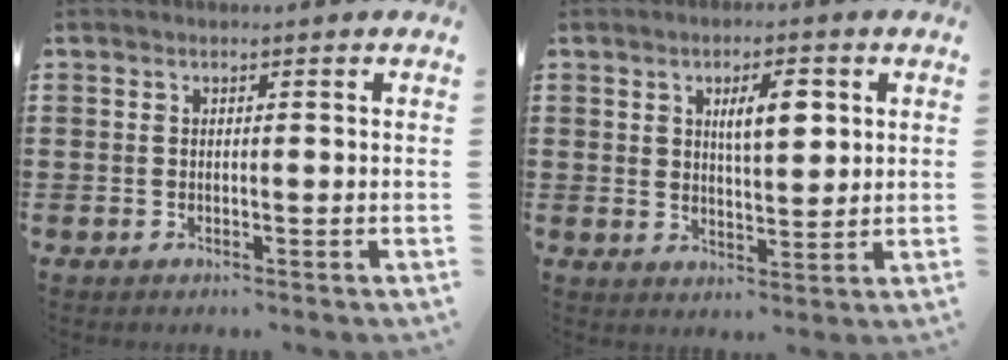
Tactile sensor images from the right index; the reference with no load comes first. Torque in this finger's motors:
{"motor_torque": [0.33, 0.31, 0.21, 0.05]}